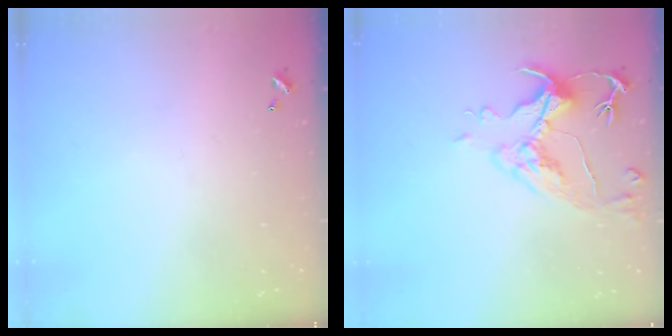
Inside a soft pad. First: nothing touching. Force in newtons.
{"total": 6.6, "press": 6.5, "slide": 1.5}